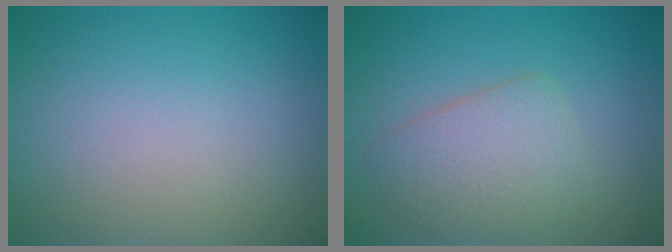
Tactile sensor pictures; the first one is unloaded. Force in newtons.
{"total": 3.8, "press": 3.8, "slide": 0.1}